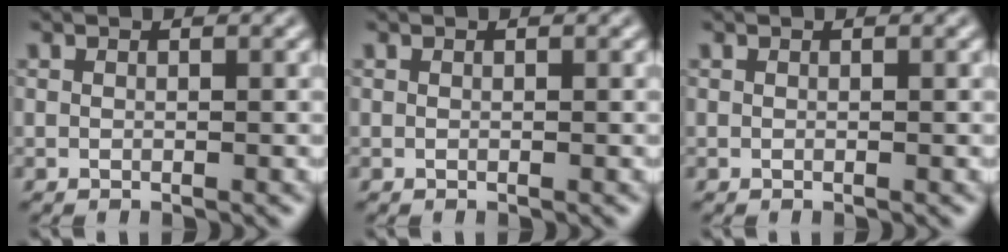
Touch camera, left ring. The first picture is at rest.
{"total": 0.0}
{"total": 0.0}